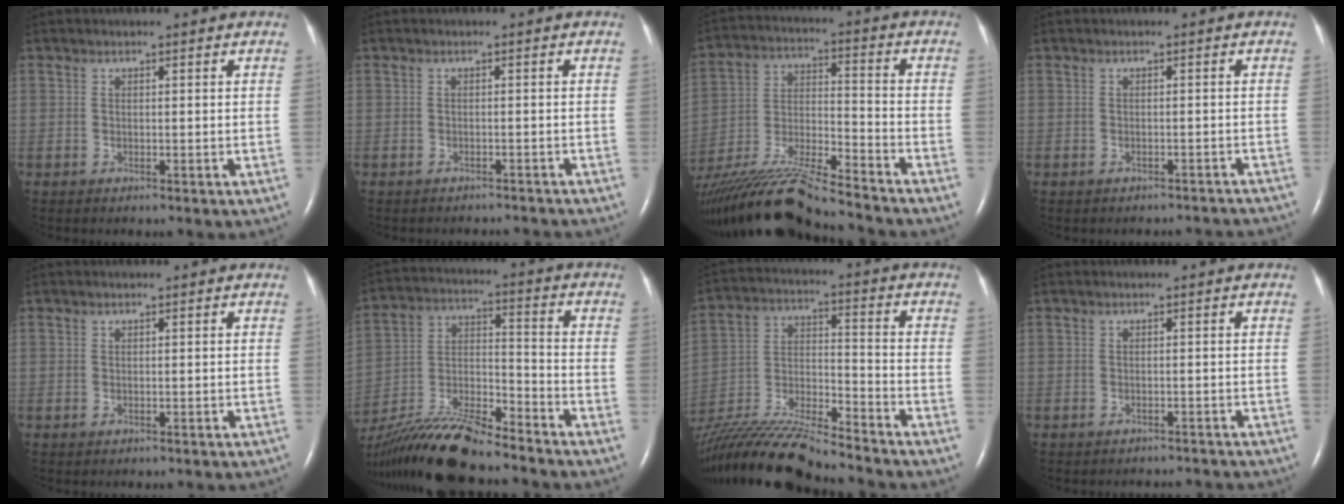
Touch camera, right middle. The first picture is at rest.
{"total": 4.5, "force": [-4.3, 1.1, 0.6], "torque": [-0.001, -0.003, -0.046]}
{"total": 21.0, "force": [-18.4, 1.1, 10.0], "torque": [-0.228, -0.030, -0.327]}
{"total": 5.6, "force": [-5.2, 1.7, 0.8], "torque": [0.000, 0.005, -0.049]}
{"total": 0.0}
{"total": 18.9, "force": [-16.7, 1.9, 8.6], "torque": [-0.189, -0.016, -0.305]}
{"total": 19.7, "force": [-18.0, 0.9, 8.0], "torque": [-0.184, -0.017, -0.320]}
{"total": 5.2, "force": [-4.9, 1.5, 0.7], "torque": [-0.002, -0.001, -0.049]}